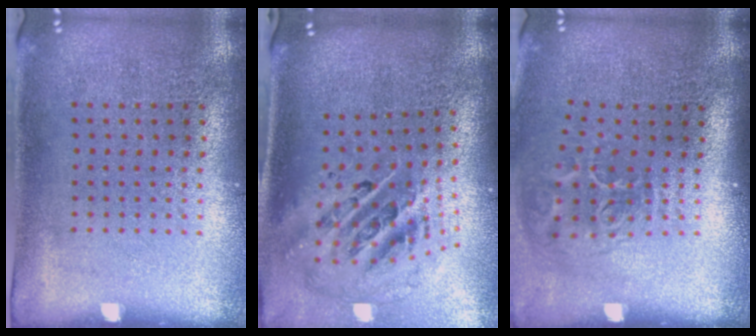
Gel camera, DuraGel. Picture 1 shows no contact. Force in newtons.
{"total": 2.8, "press": 1.9, "slide": 2.1}
{"total": 2.1, "press": 1.3, "slide": 1.6}